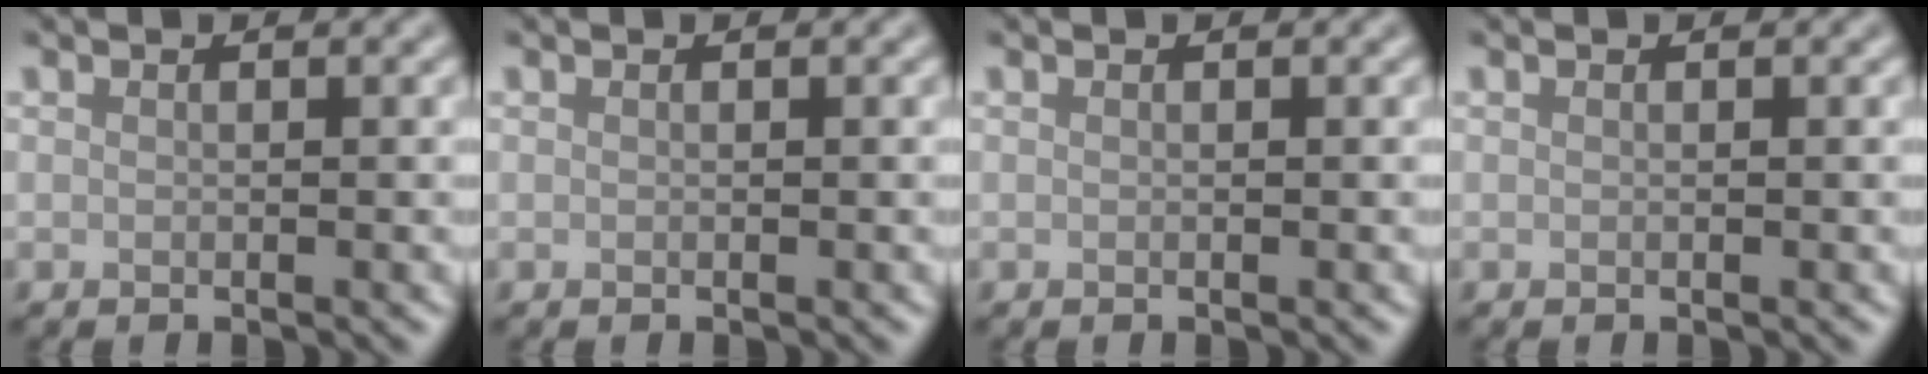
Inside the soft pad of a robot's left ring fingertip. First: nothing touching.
{"total": 0.0}
{"total": 0.0}
{"total": 0.0}